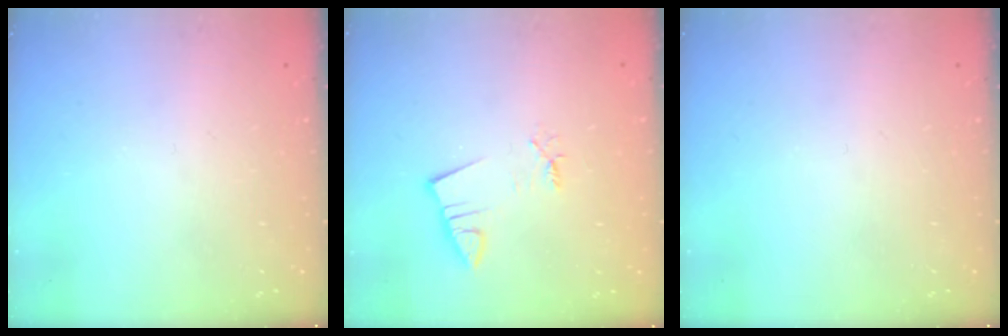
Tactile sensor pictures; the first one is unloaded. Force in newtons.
{"total": 2.2, "press": 2.1, "slide": 0.2}
{"total": 0.0}